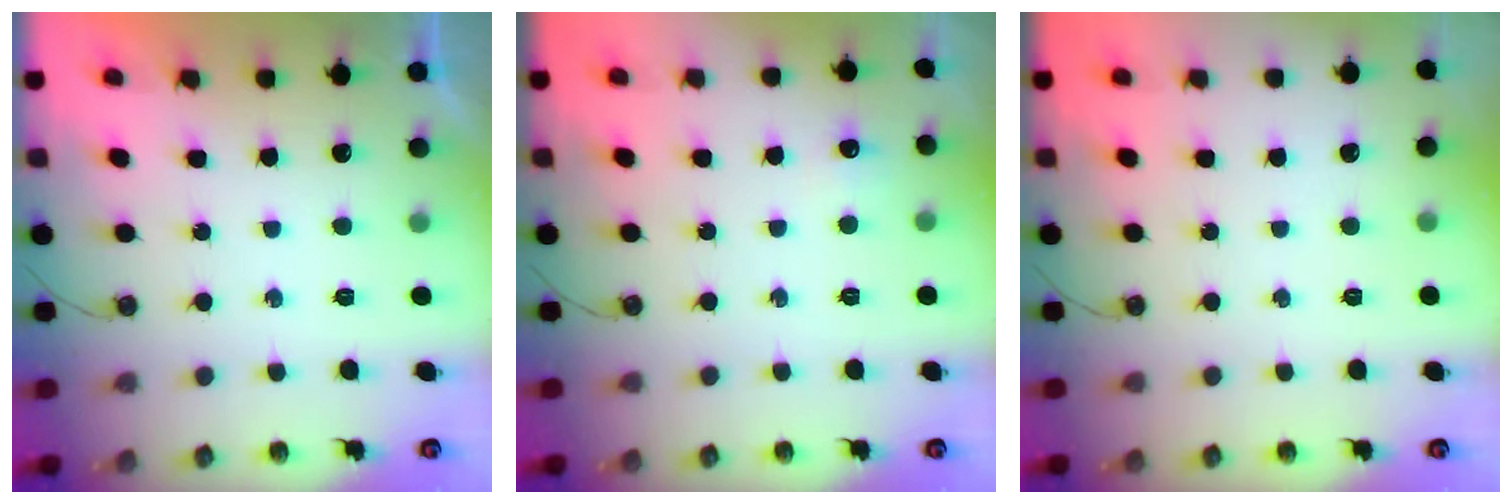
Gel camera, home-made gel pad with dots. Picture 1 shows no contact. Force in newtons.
{"total": 4.6, "press": 4.6, "slide": 0.6}
{"total": 0.0}